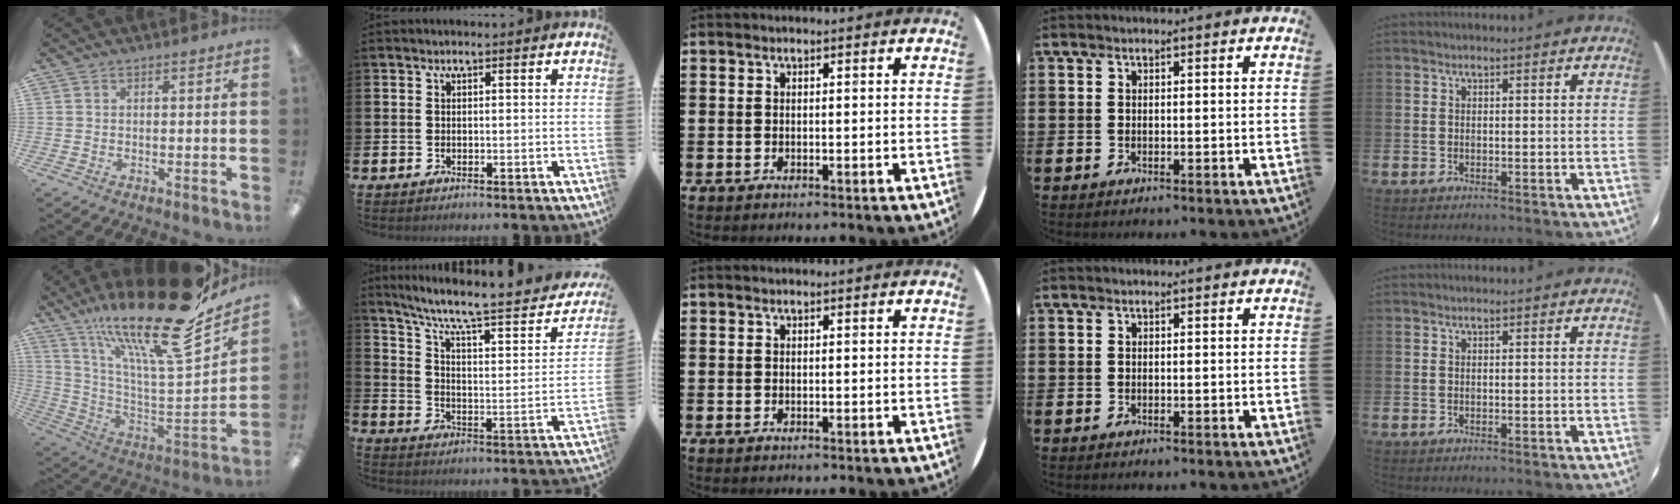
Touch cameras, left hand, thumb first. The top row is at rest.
{"thumb": {"total": 25.6, "force": [18.6, 4.3, 17.1], "torque": [-0.268, -0.140, 0.302]}, "index": {"total": 8.1, "force": [6.3, 1.5, 4.8], "torque": [-0.106, -0.049, 0.094]}}